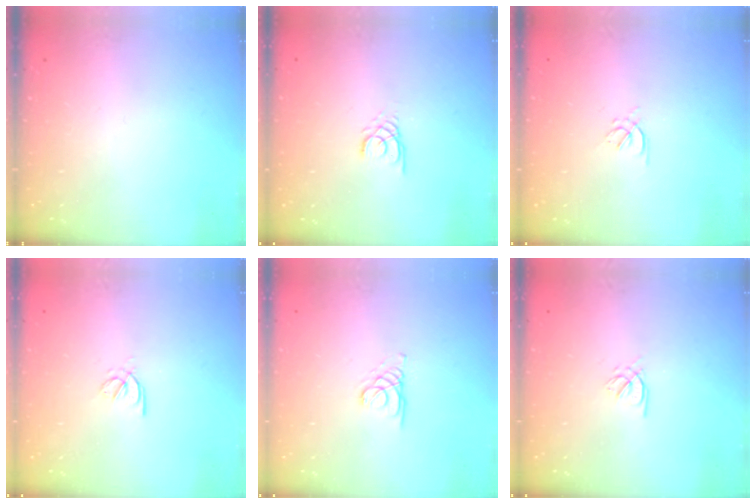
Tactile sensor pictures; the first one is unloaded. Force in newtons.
{"total": 2.2, "press": 2.2, "slide": 0.2}
{"total": 1.5, "press": 1.4, "slide": 0.6}
{"total": 2.9, "press": 2.8, "slide": 0.8}
{"total": 1.4, "press": 1.3, "slide": 0.1}
{"total": 2.1, "press": 2.0, "slide": 0.5}